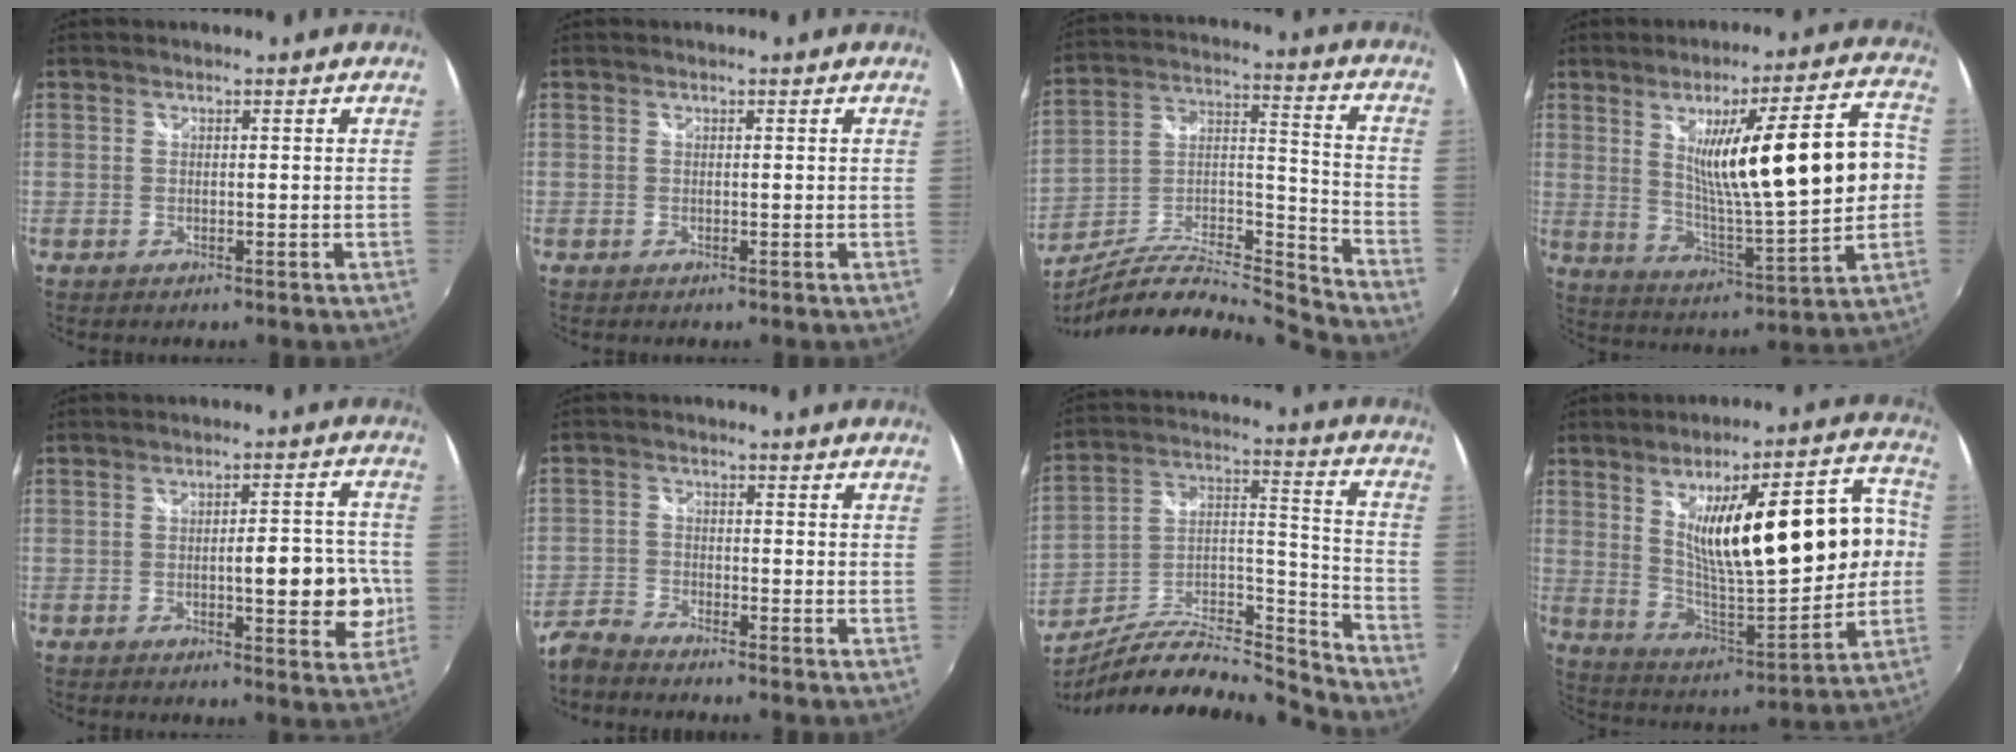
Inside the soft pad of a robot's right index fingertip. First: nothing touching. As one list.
[{"total": 0.0}, {"total": 16.3, "force": [-14.9, 0.3, 6.8], "torque": [-0.112, 0.006, -0.269]}, {"total": 20.8, "force": [1.4, 3.2, 20.5], "torque": [-0.304, 0.000, 0.041]}, {"total": 9.0, "force": [-1.8, 2.4, 8.5], "torque": [-0.127, -0.002, -0.015]}, {"total": 3.9, "force": [-3.8, 0.8, 0.7], "torque": [-0.023, -0.005, -0.087]}, {"total": 16.5, "force": [-14.8, 1.6, 7.2], "torque": [-0.124, 0.013, -0.268]}, {"total": 23.5, "force": [2.7, 7.1, 22.3], "torque": [-0.339, 0.010, 0.064]}]